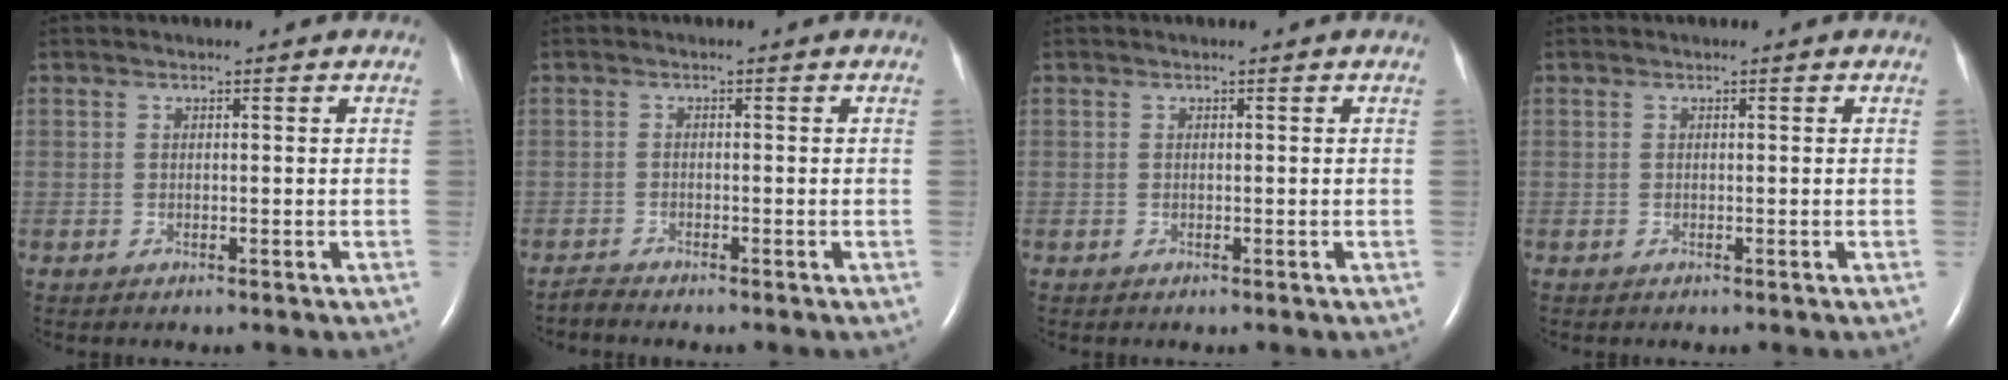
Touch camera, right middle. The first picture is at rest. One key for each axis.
{"total": 1.2, "fx": -1.2, "fy": -0.3, "fz": -0.1, "tx": -0.003, "ty": -0.008, "tz": -0.023}
{"total": 0.0}
{"total": 0.0}